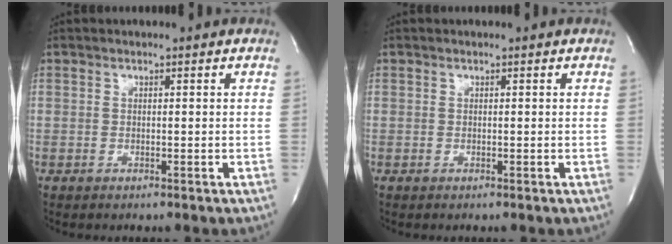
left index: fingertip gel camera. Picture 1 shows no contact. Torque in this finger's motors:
{"motor_torque": [0.18, 0.06, 0.02, 0.00]}